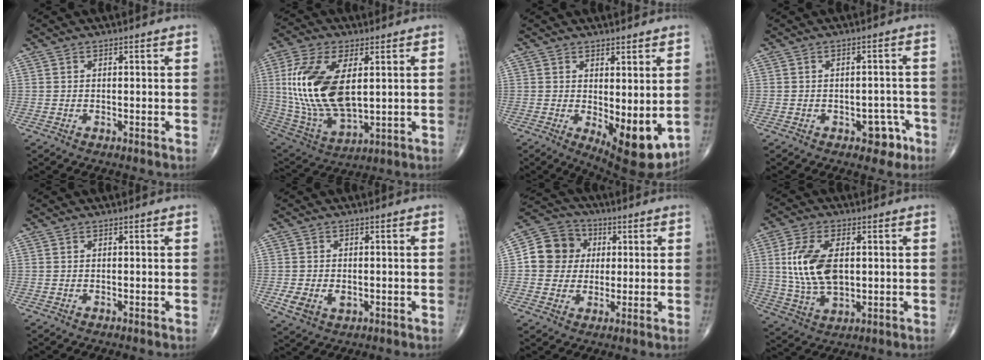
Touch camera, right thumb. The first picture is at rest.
{"total": 20.3, "force": [3.3, 10.5, 17.0], "torque": [-0.350, -0.021, 0.070]}
{"total": 10.2, "force": [-0.9, 4.1, 9.3], "torque": [-0.115, -0.026, 0.002]}
{"total": 4.7, "force": [-2.4, 2.9, 2.8], "torque": [-0.011, 0.021, -0.028]}
{"total": 0.0}
{"total": 5.8, "force": [-1.5, 4.1, 3.8], "torque": [-0.070, 0.001, -0.019]}
{"total": 10.4, "force": [1.3, 9.6, 3.7], "torque": [-0.034, 0.010, 0.014]}
{"total": 13.0, "force": [1.6, 7.4, 10.6], "torque": [-0.206, -0.006, 0.036]}